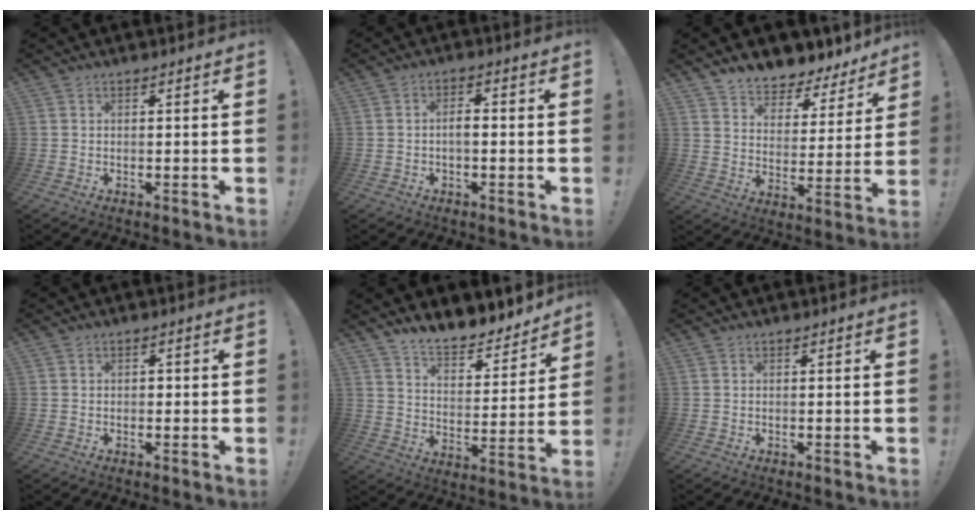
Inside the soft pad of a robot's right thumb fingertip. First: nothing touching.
{"total": 3.5, "force": [-0.9, 1.3, 3.1], "torque": [-0.068, 0.009, -0.018]}
{"total": 7.2, "force": [6.5, 2.9, 1.1], "torque": [-0.020, -0.067, 0.120]}
{"total": 0.8, "force": [-0.4, 0.6, 0.2], "torque": [-0.011, 0.004, -0.008]}
{"total": 9.5, "force": [8.8, 2.7, 2.5], "torque": [-0.042, -0.078, 0.160]}
{"total": 0.0}